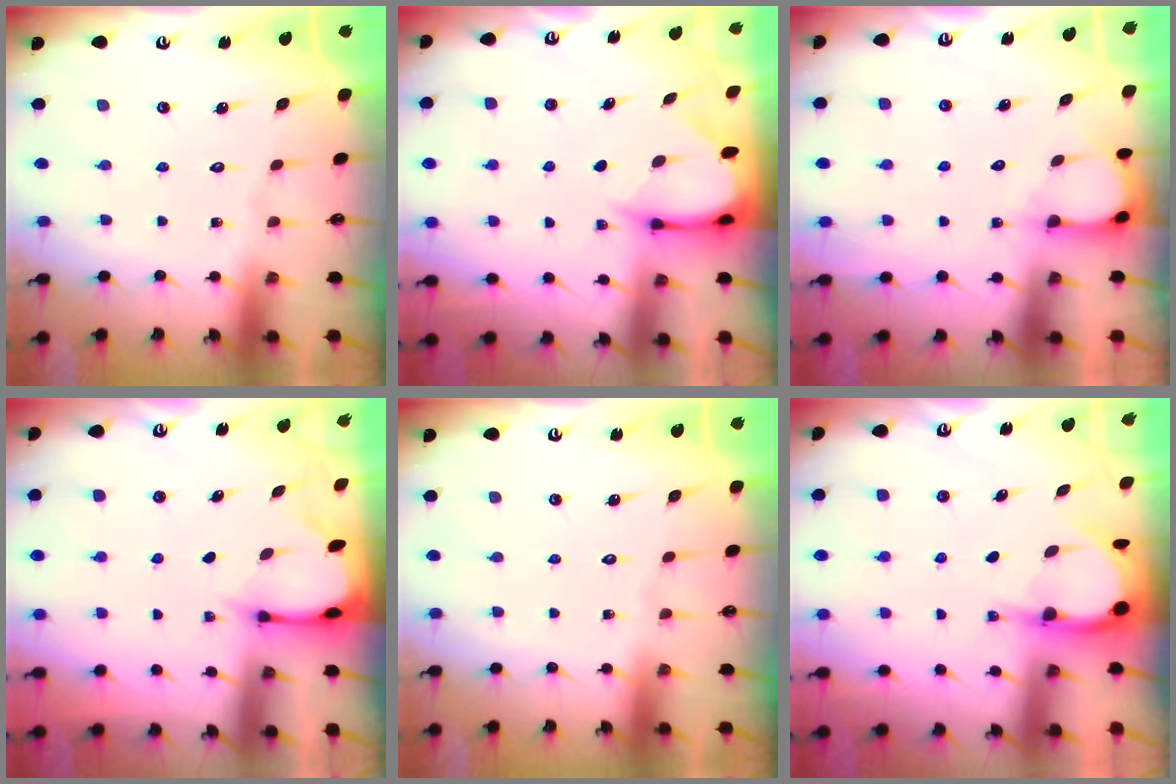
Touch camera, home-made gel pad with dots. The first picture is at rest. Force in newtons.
{"total": 3.7, "press": 3.7, "slide": 0.4}
{"total": 3.6, "press": 3.6, "slide": 0.5}
{"total": 2.6, "press": 2.6, "slide": 0.3}
{"total": 0.0}
{"total": 5.0, "press": 5.0, "slide": 0.4}